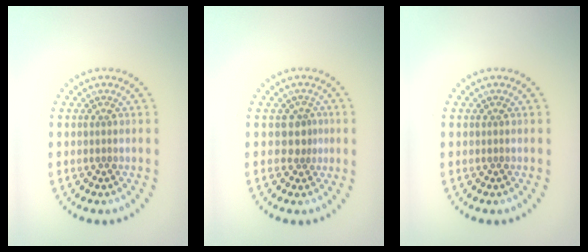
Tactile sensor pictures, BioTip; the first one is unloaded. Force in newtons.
{"total": 1.9, "press": 1.3, "slide": 1.3}
{"total": 0.0}